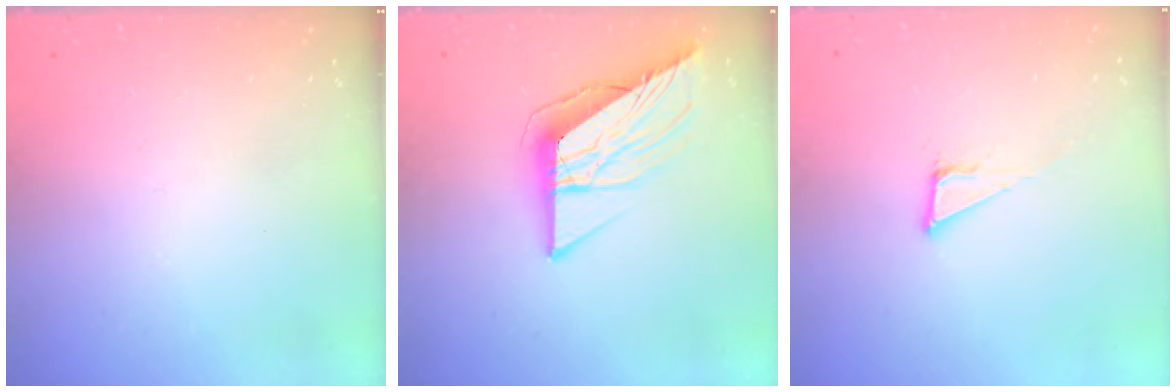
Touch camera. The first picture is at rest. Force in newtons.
{"total": 11.4, "press": 11.3, "slide": 1.3}
{"total": 3.9, "press": 3.9, "slide": 0.2}